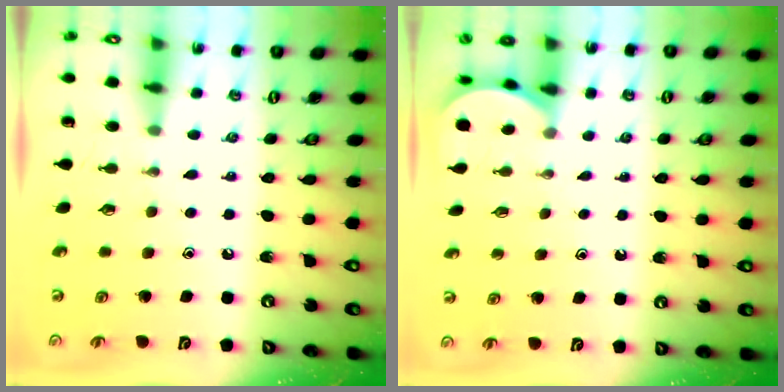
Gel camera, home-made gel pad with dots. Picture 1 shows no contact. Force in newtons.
{"total": 2.0, "press": 2.0, "slide": 0.2}